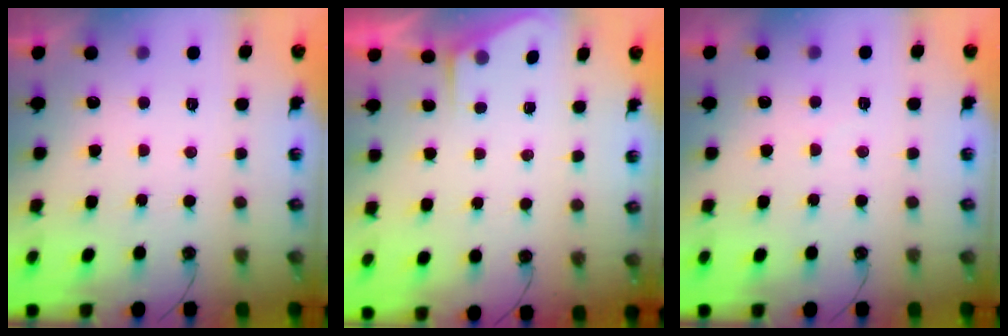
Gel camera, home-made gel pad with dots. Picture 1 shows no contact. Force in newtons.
{"total": 2.2, "press": 2.2, "slide": 0.4}
{"total": 2.9, "press": 2.9, "slide": 0.5}